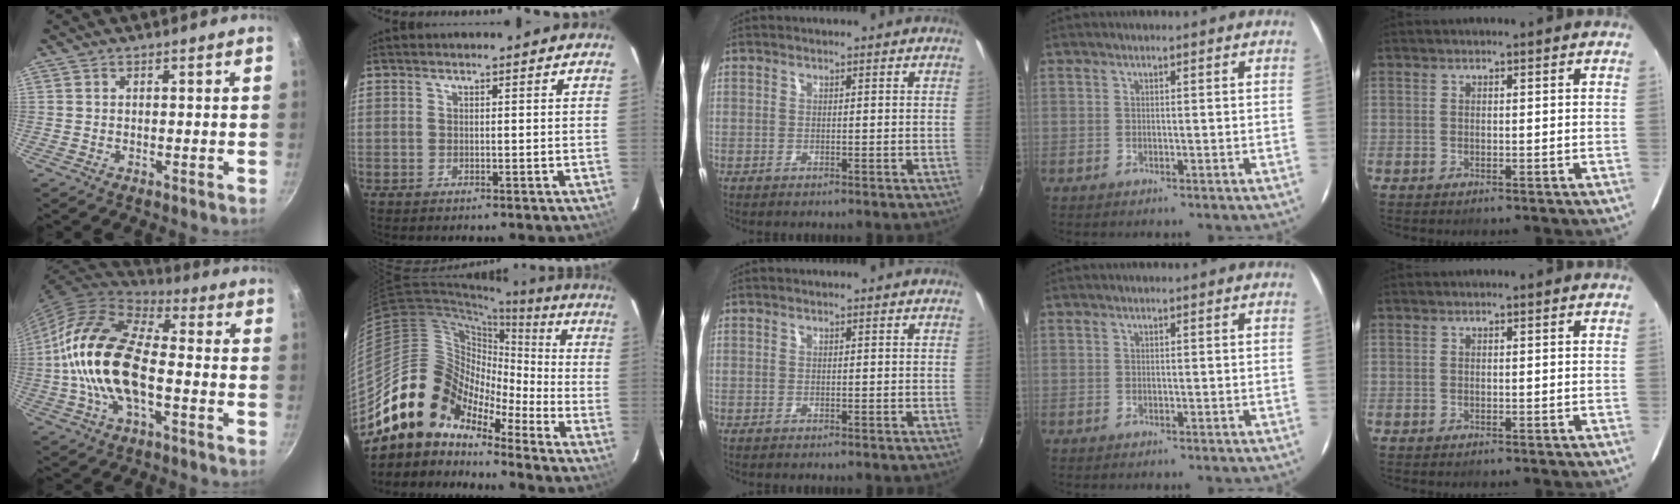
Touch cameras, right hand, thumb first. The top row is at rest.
{"thumb": {"total": 20.0, "force": [-2.6, 10.2, 17.0], "torque": [-0.306, 0.034, -0.061]}, "index": {"total": 13.4, "force": [-10.2, 8.1, 3.2], "torque": [-0.062, 0.038, -0.209]}}